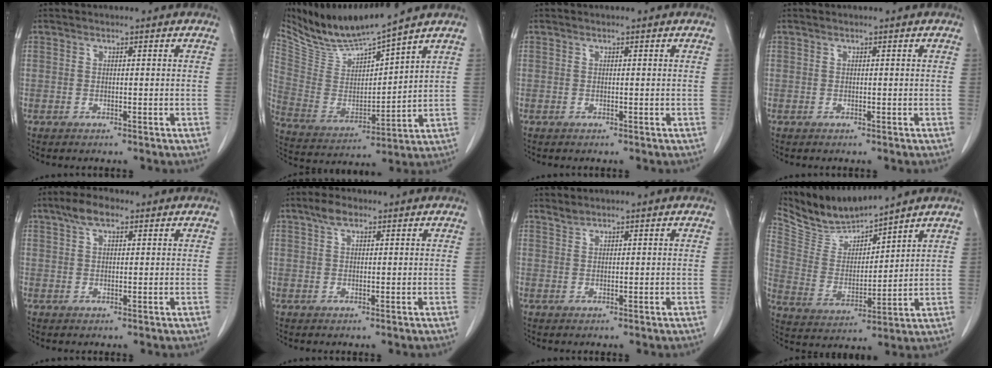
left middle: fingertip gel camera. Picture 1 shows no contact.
{"total": 10.7, "force": [10.2, -0.9, 3.3], "torque": [-0.076, -0.015, 0.211]}
{"total": 0.0}
{"total": 0.0}
{"total": 3.9, "force": [2.3, 1.6, 2.6], "torque": [-0.054, 0.013, 0.043]}
{"total": 2.4, "force": [1.5, 1.1, 1.6], "torque": [-0.034, 0.009, 0.030]}
{"total": 0.9, "force": [0.9, 0.0, 0.0], "torque": [-0.005, 0.001, 0.021]}
{"total": 9.5, "force": [9.3, 0.1, 1.7], "torque": [-0.054, 0.001, 0.200]}